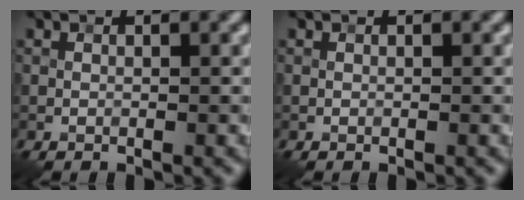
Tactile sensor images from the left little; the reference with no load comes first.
{"total": 0.0}